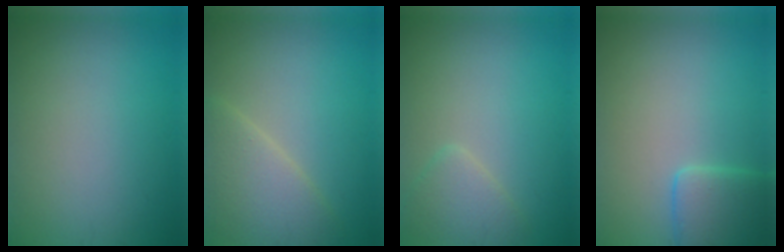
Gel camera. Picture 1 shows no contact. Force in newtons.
{"total": 4.3, "press": 4.3, "slide": 0.3}
{"total": 2.2, "press": 2.2, "slide": 0.1}
{"total": 3.4, "press": 3.3, "slide": 0.2}